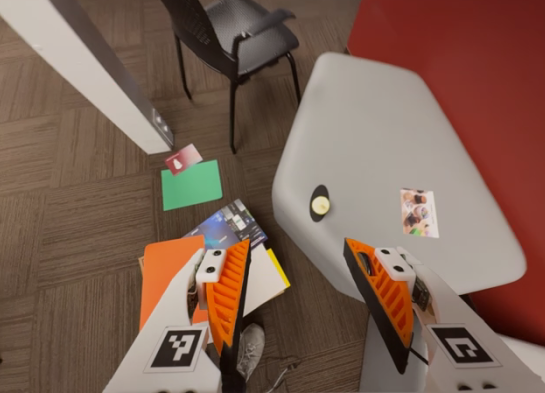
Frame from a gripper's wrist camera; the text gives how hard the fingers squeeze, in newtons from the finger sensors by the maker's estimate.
{"total": 0.0}